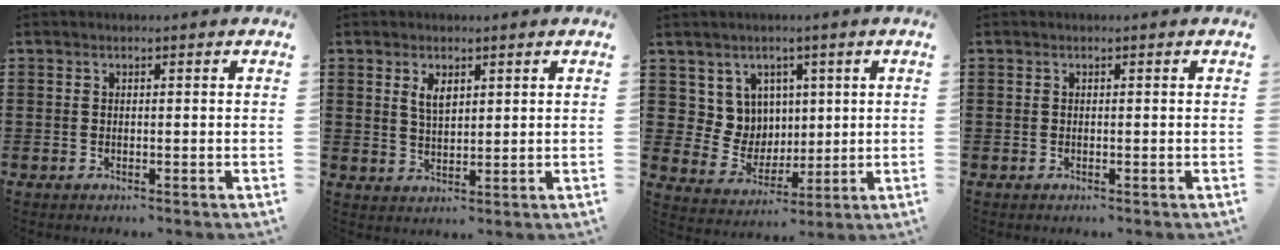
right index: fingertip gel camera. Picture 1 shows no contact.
{"total": 3.0, "force": [1.7, 1.3, 2.1], "torque": [-0.046, 0.002, 0.031]}
{"total": 7.5, "force": [2.5, 6.9, 1.5], "torque": [-0.062, -0.013, 0.053]}
{"total": 0.0}